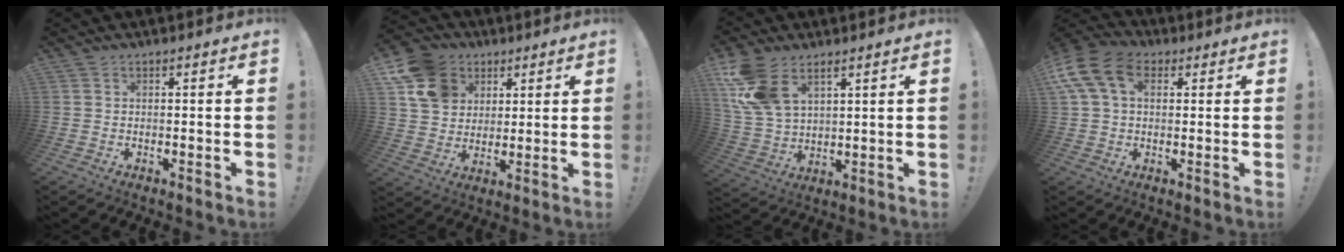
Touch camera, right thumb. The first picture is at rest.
{"total": 14.0, "force": [5.8, 11.3, 6.0], "torque": [-0.086, -0.023, 0.116]}
{"total": 12.8, "force": [6.5, 7.7, 7.8], "torque": [-0.160, -0.020, 0.132]}
{"total": 13.7, "force": [4.8, 9.0, 9.2], "torque": [-0.195, -0.002, 0.094]}